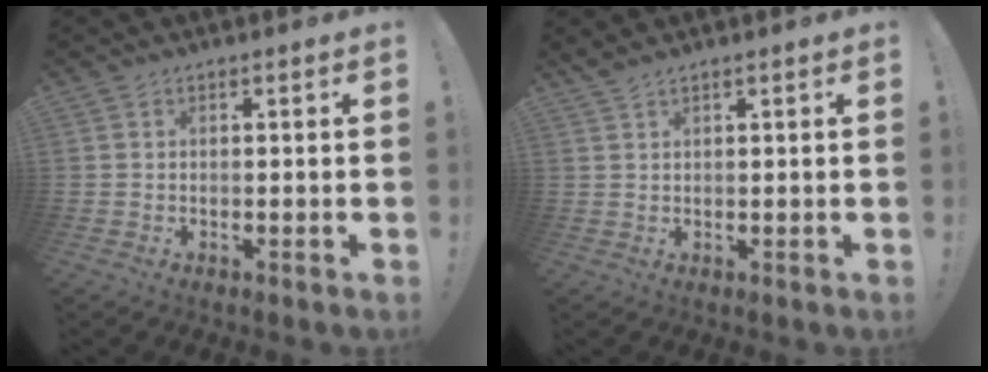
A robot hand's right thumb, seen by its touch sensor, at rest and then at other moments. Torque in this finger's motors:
{"motor_torque": [0.30, 0.31, 0.60, 0.48, 0.00]}